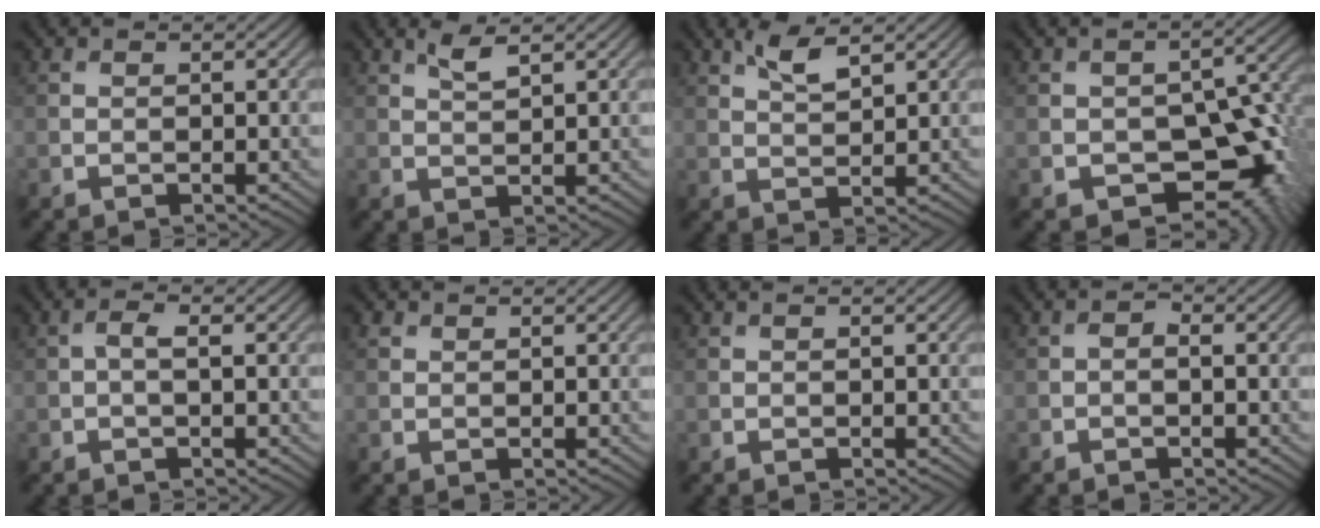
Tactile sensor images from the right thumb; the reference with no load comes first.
{"total": 2.2, "force": [1.5, 0.4, 1.5], "torque": [-0.038, 0.000, 0.031]}
{"total": 3.6, "force": [2.4, 1.0, 2.5], "torque": [-0.060, 0.000, 0.049]}
{"total": 10.2, "force": [-3.4, 6.2, 7.3], "torque": [-0.099, -0.021, -0.049]}
{"total": 1.7, "force": [0.0, 0.6, 1.6], "torque": [-0.035, 0.006, -0.004]}
{"total": 0.8, "force": [0.5, 0.6, 0.3], "torque": [-0.005, 0.002, 0.009]}
{"total": 0.0}
{"total": 1.2, "force": [-0.2, 0.5, 1.0], "torque": [-0.019, 0.005, -0.007]}